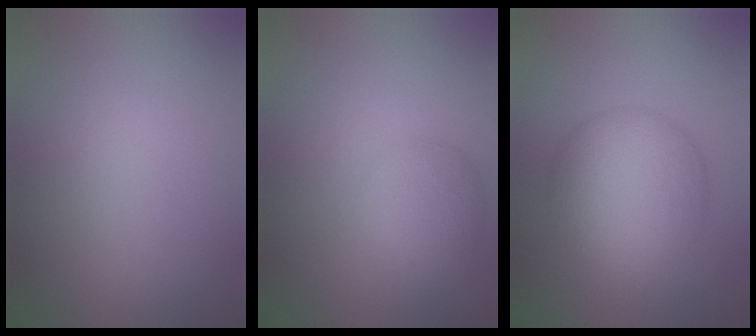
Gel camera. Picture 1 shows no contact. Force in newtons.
{"total": 3.2, "press": 3.2, "slide": 0.0}
{"total": 8.1, "press": 8.1, "slide": 0.0}